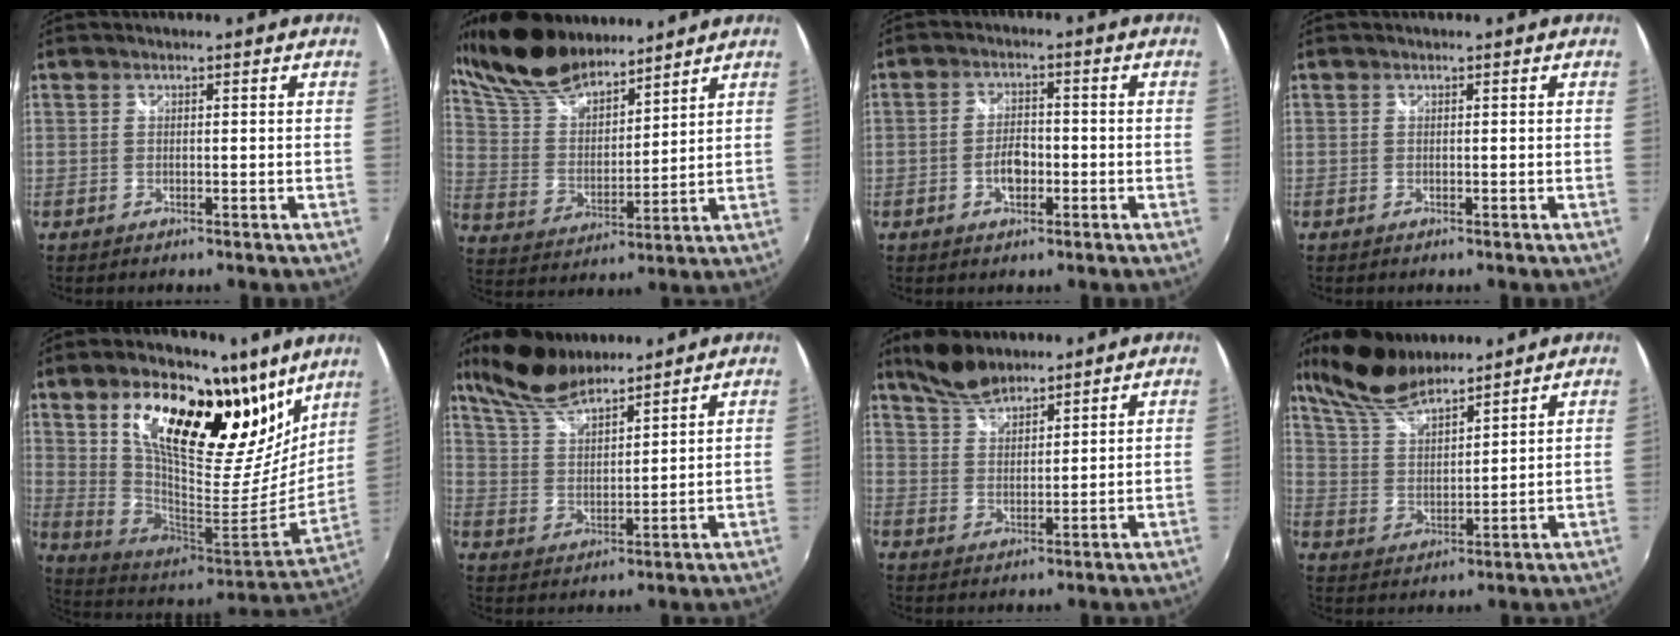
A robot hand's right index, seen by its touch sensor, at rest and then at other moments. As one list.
[{"total": 18.1, "force": [14.5, 6.9, 8.2], "torque": [-0.171, 0.032, 0.282]}, {"total": 4.5, "force": [-1.6, 2.5, 3.3], "torque": [-0.065, 0.004, -0.027]}, {"total": 0.0}, {"total": 28.2, "force": [15.6, 12.6, 19.9], "torque": [-0.339, 0.013, 0.272]}, {"total": 11.2, "force": [9.4, 3.0, 5.3], "torque": [-0.109, 0.019, 0.185]}, {"total": 7.5, "force": [6.4, 2.5, 3.0], "torque": [-0.058, 0.012, 0.121]}, {"total": 11.9, "force": [10.1, 2.9, 5.7], "torque": [-0.116, 0.017, 0.200]}]